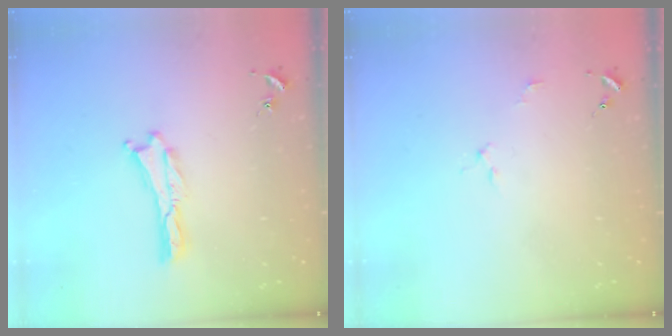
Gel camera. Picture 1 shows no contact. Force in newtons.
{"total": 2.0, "press": 2.0, "slide": 0.1}